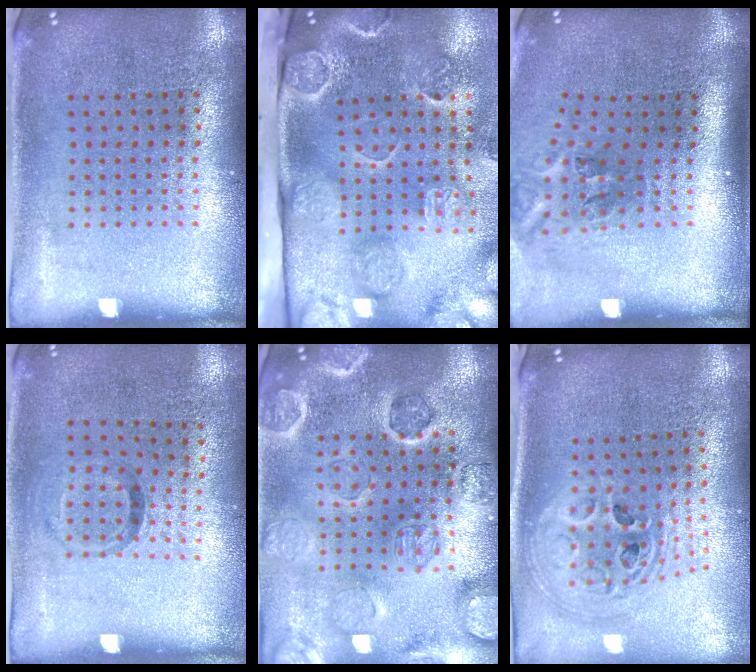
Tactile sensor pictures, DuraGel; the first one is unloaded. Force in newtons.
{"total": 4.6, "press": 3.4, "slide": 3.1}
{"total": 2.3, "press": 1.3, "slide": 1.9}
{"total": 1.0, "press": 0.6, "slide": 0.8}
{"total": 2.7, "press": 2.7, "slide": 0.2}
{"total": 2.5, "press": 1.9, "slide": 1.6}